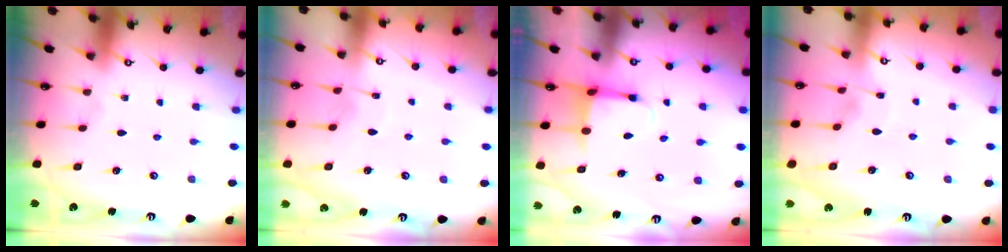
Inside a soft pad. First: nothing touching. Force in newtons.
{"total": 5.1, "press": 5.0, "slide": 0.6}
{"total": 3.8, "press": 3.6, "slide": 1.2}
{"total": 2.7, "press": 2.6, "slide": 0.4}